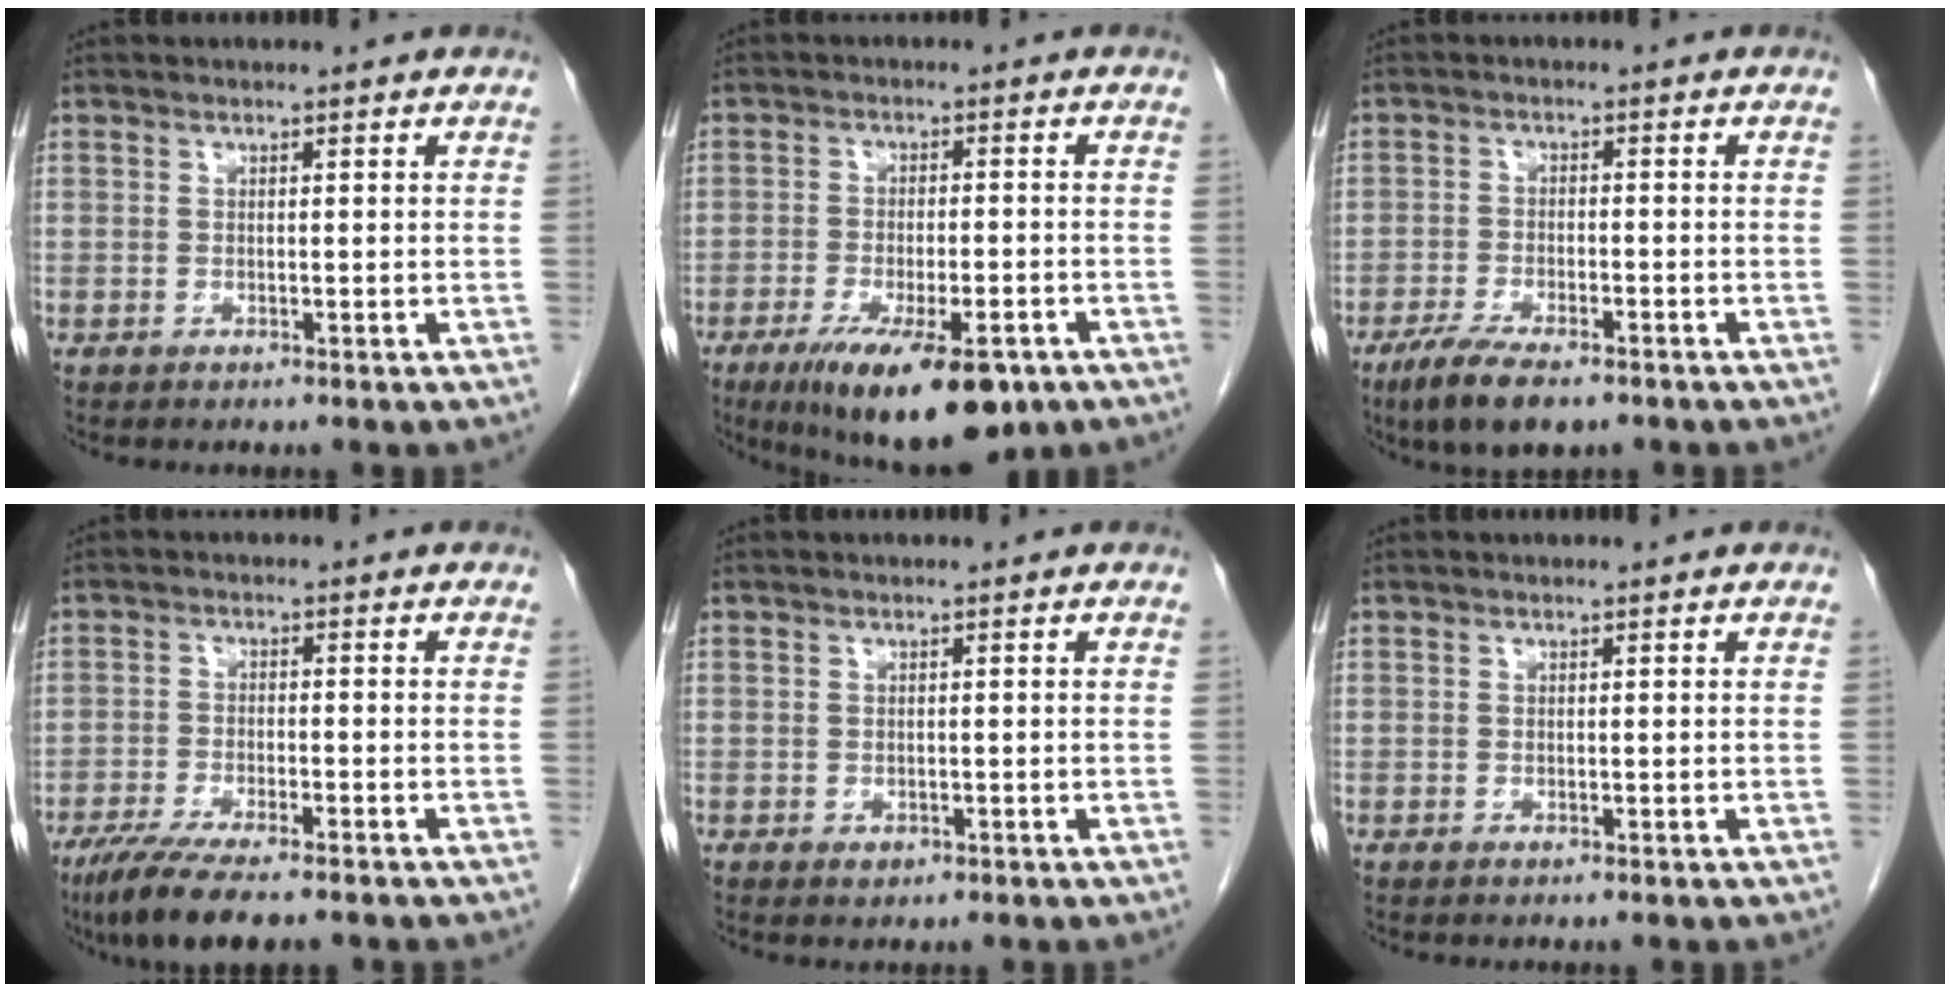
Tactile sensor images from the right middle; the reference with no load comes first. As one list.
[{"total": 14.0, "force": [-8.7, 4.0, 10.1], "torque": [-0.148, -0.020, -0.131]}, {"total": 8.0, "force": [-5.6, 2.3, 5.2], "torque": [-0.091, -0.014, -0.093]}, {"total": 9.7, "force": [-7.4, 1.7, 6.0], "torque": [-0.098, -0.020, -0.118]}, {"total": 0.9, "force": [-0.4, 0.7, 0.4], "torque": [-0.007, 0.001, -0.002]}, {"total": 0.0}]